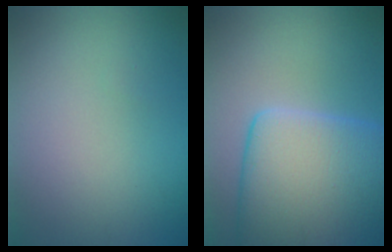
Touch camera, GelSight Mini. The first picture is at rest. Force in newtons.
{"total": 12.9, "press": 12.9, "slide": 0.7}